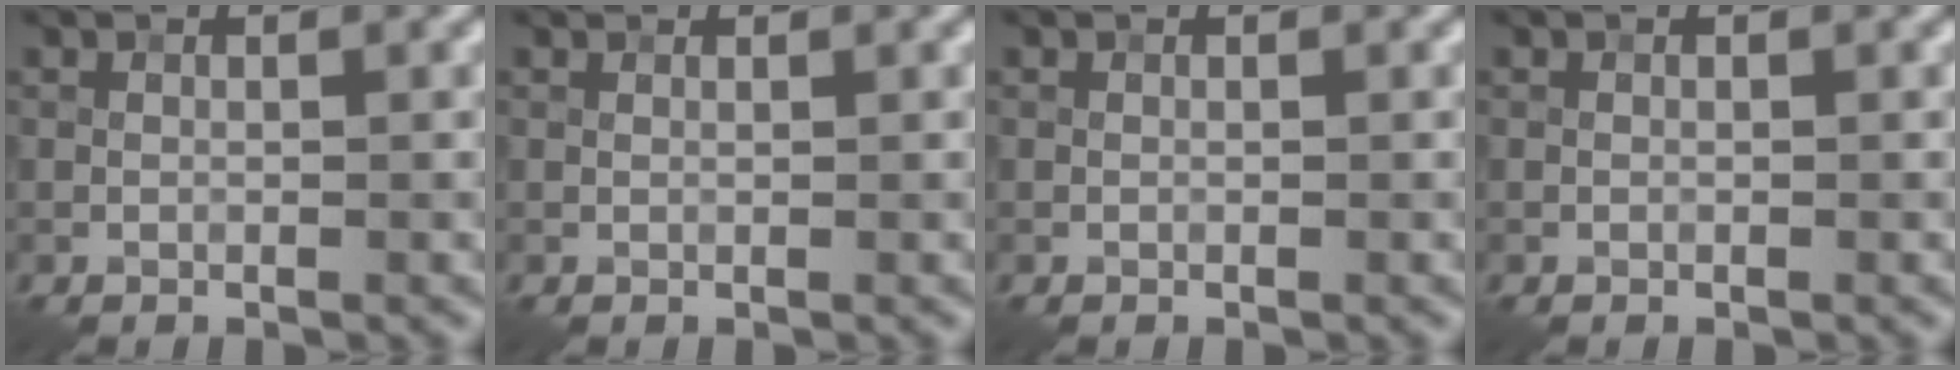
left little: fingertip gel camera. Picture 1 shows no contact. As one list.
[{"total": 1.1, "force": [1.1, 0.2, 0.3], "torque": [-0.012, 0.000, 0.010]}, {"total": 0.0}, {"total": 0.0}]